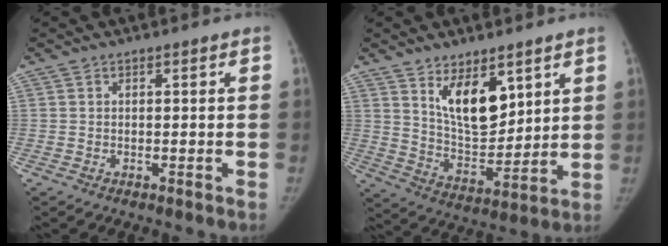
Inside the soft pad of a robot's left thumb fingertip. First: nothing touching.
{"total": 12.3, "force": [6.3, 6.1, 8.6], "torque": [-0.107, -0.056, 0.123]}